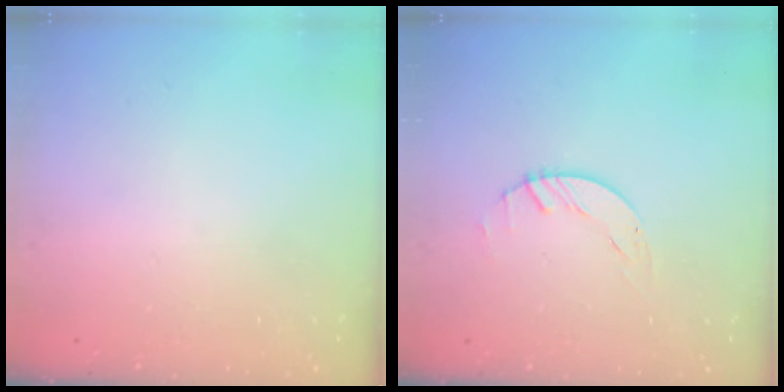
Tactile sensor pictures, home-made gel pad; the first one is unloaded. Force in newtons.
{"total": 1.5, "press": 1.4, "slide": 0.1}